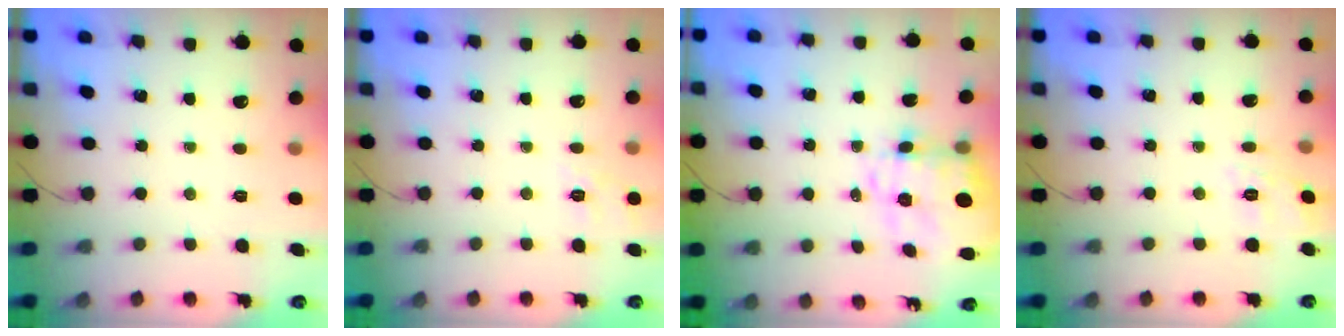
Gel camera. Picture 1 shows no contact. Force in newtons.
{"total": 9.3, "press": 9.1, "slide": 1.8}
{"total": 6.1, "press": 5.6, "slide": 2.4}
{"total": 4.6, "press": 4.2, "slide": 1.9}